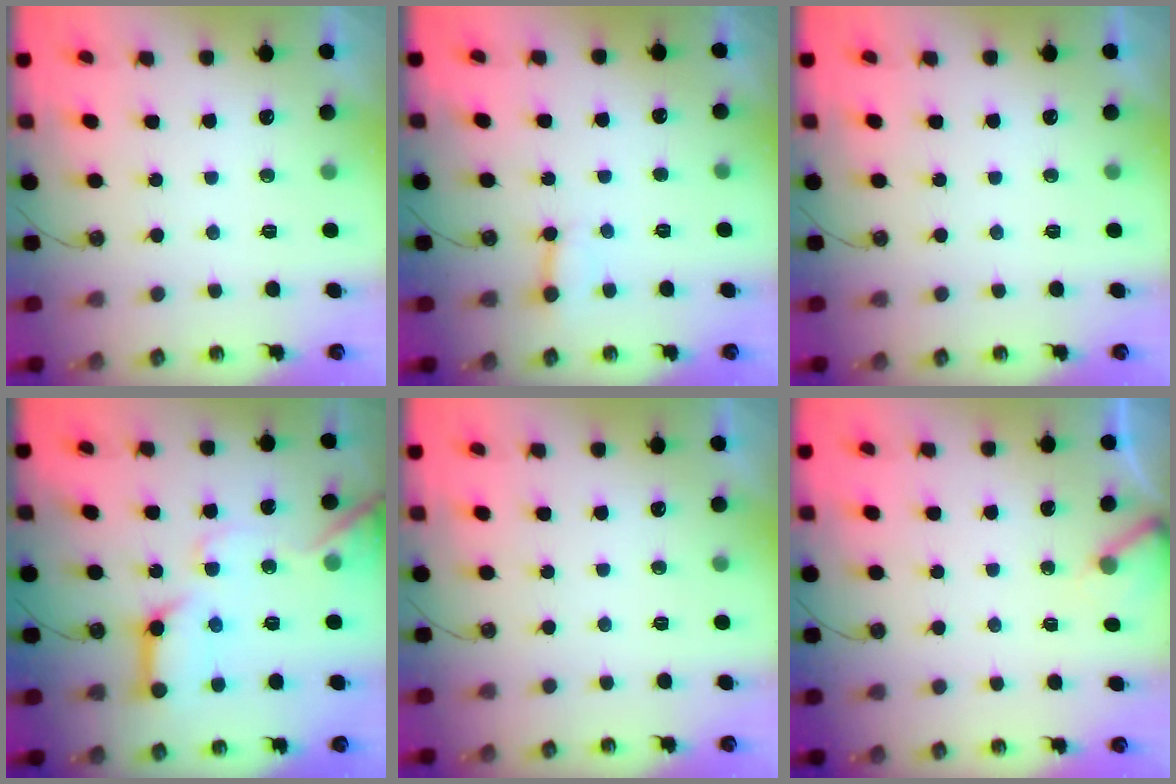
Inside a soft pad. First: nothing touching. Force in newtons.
{"total": 2.7, "press": 2.6, "slide": 0.6}
{"total": 0.0}
{"total": 14.3, "press": 14.1, "slide": 1.8}
{"total": 0.0}
{"total": 3.2, "press": 3.2, "slide": 0.2}